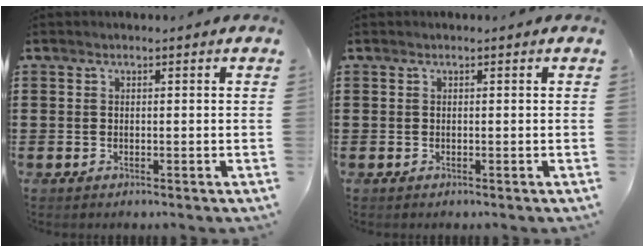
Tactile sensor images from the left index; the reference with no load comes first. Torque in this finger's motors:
{"motor_torque": [0.00, 0.00, 0.00, 0.00]}